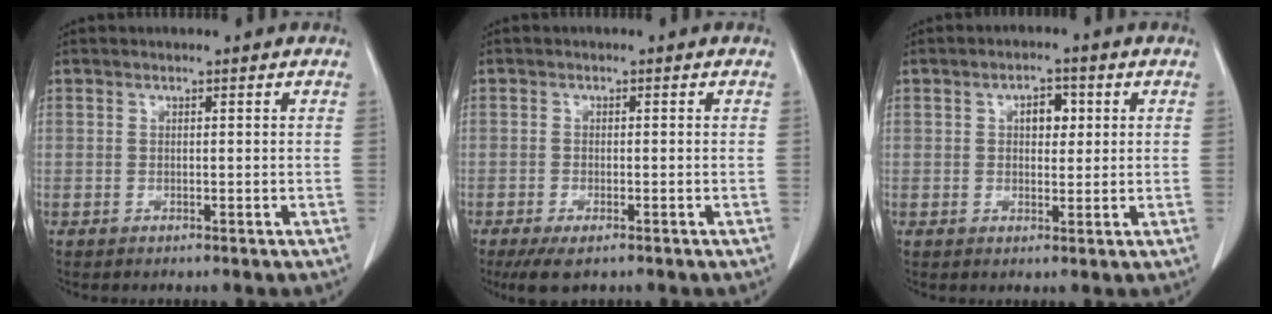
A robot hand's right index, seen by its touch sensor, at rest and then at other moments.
{"total": 4.4, "force": [-2.9, 1.3, 2.9], "torque": [-0.052, -0.010, -0.045]}
{"total": 3.6, "force": [0.9, 2.0, 2.8], "torque": [-0.042, 0.009, 0.014]}